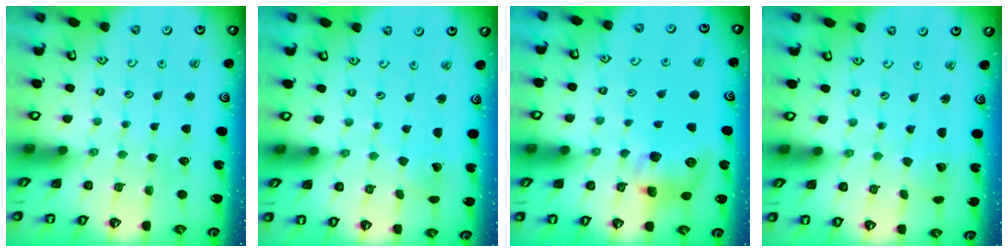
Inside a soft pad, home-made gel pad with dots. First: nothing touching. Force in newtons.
{"total": 1.5, "press": 1.5, "slide": 0.1}
{"total": 9.0, "press": 8.9, "slide": 1.0}
{"total": 2.3, "press": 2.3, "slide": 0.2}